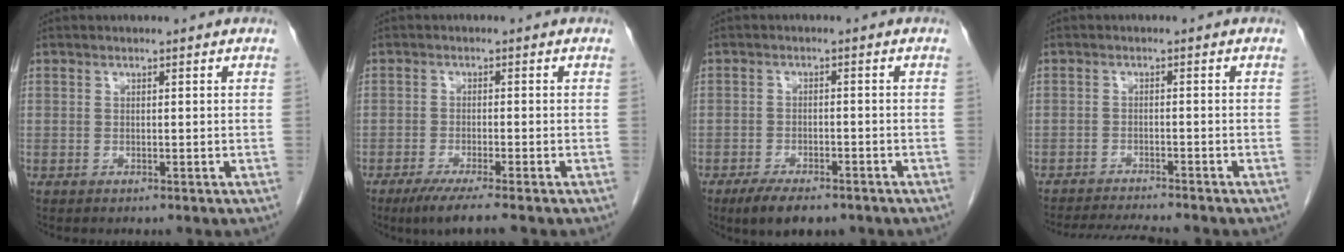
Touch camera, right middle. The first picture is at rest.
{"total": 5.5, "force": [-4.1, -0.2, 3.7], "torque": [-0.062, -0.014, -0.070]}
{"total": 6.6, "force": [-4.8, 2.4, 3.8], "torque": [-0.060, -0.006, -0.074]}
{"total": 7.7, "force": [-7.2, -0.1, 2.6], "torque": [-0.038, -0.013, -0.115]}